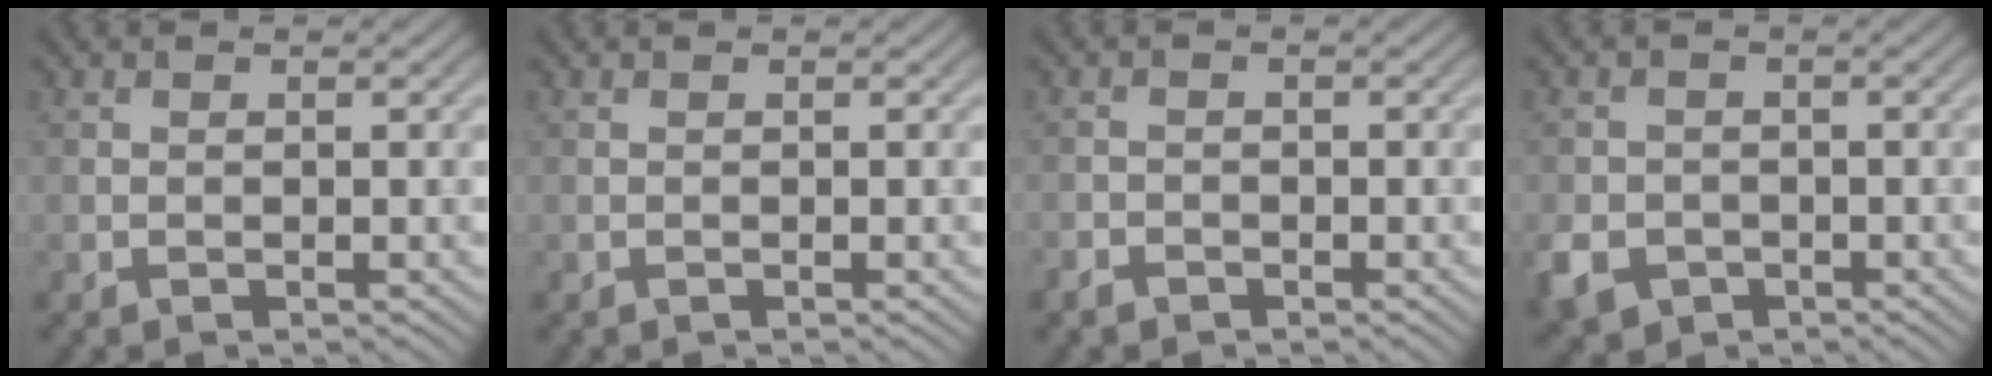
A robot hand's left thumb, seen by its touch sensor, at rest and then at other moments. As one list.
[{"total": 0.0}, {"total": 1.8, "force": [-1.2, 1.2, 0.5], "torque": [-0.008, -0.002, -0.029]}, {"total": 4.9, "force": [-2.1, 3.8, 2.1], "torque": [-0.055, -0.011, -0.050]}]